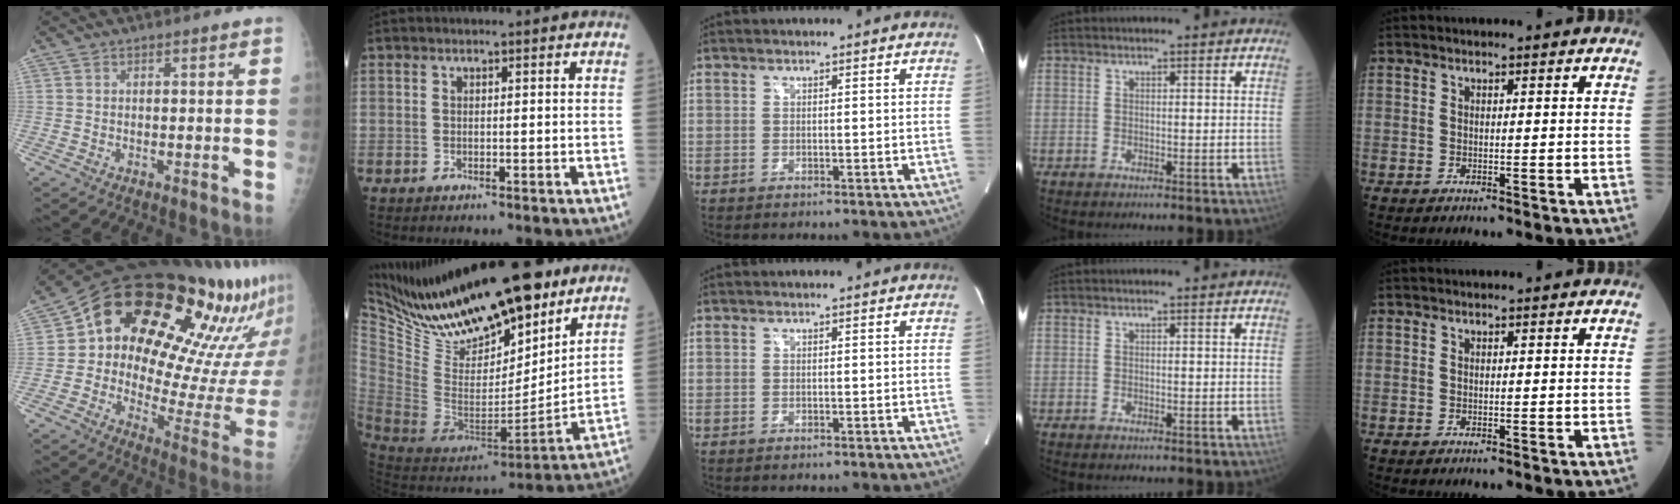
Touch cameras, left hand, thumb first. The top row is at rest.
{"thumb": {"total": 31.2, "force": [16.9, 12.0, 23.4], "torque": [-0.287, -0.032, 0.243]}, "index": {"total": 24.1, "force": [19.2, 6.6, 12.9], "torque": [-0.221, -0.018, 0.333]}}